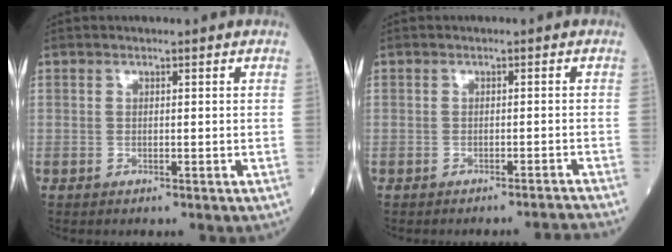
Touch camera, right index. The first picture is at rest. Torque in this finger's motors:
{"motor_torque": [-0.31, -0.28, 0.05, 0.00]}